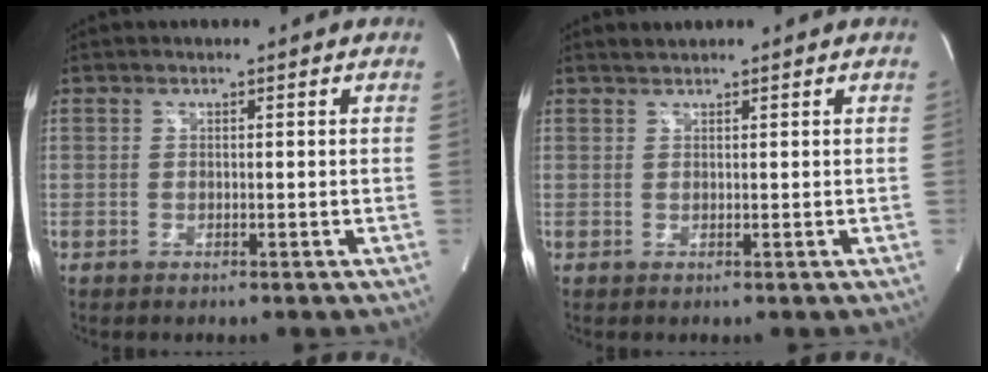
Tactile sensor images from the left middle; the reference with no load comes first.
{"total": 0.9, "force": [0.9, -0.1, 0.0], "torque": [-0.008, 0.006, 0.020]}